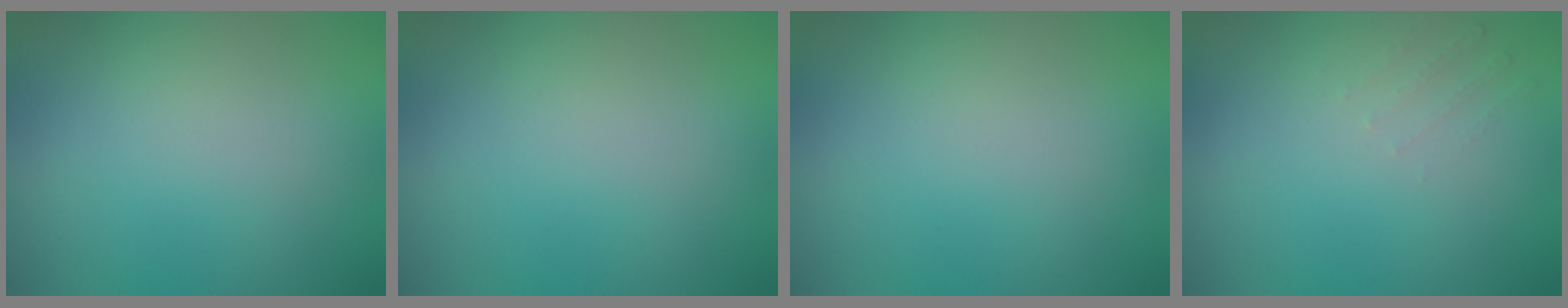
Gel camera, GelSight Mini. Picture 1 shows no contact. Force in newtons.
{"total": 0.0}
{"total": 0.0}
{"total": 0.8, "press": 0.8, "slide": 0.2}